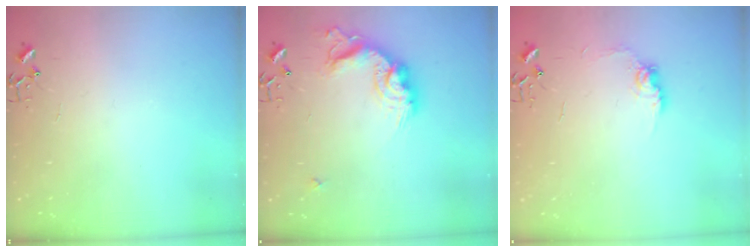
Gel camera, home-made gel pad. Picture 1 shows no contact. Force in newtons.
{"total": 17.5, "press": 17.5, "slide": 1.1}
{"total": 8.6, "press": 8.6, "slide": 0.4}